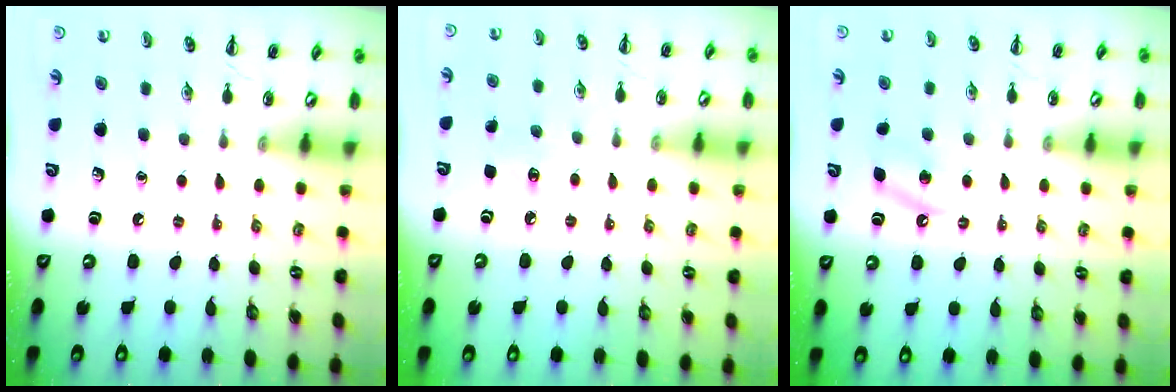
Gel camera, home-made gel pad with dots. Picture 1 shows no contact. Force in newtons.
{"total": 3.9, "press": 3.7, "slide": 0.9}
{"total": 5.0, "press": 4.8, "slide": 1.5}